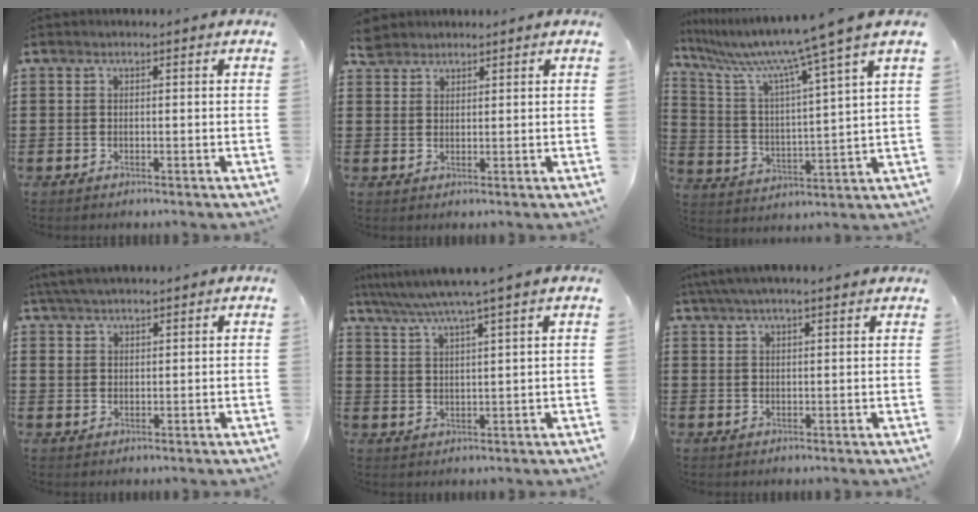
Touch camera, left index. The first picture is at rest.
{"total": 2.7, "force": [2.4, 1.2, 0.3], "torque": [-0.013, 0.006, 0.048]}
{"total": 9.9, "force": [7.9, -1.2, 5.7], "torque": [-0.145, -0.053, 0.120]}
{"total": 3.8, "force": [3.3, 1.3, 1.4], "torque": [-0.036, 0.001, 0.062]}
{"total": 5.4, "force": [4.4, -0.9, 3.0], "torque": [-0.071, -0.021, 0.074]}
{"total": 3.9, "force": [3.2, 0.4, 2.2], "torque": [-0.050, 0.001, 0.059]}